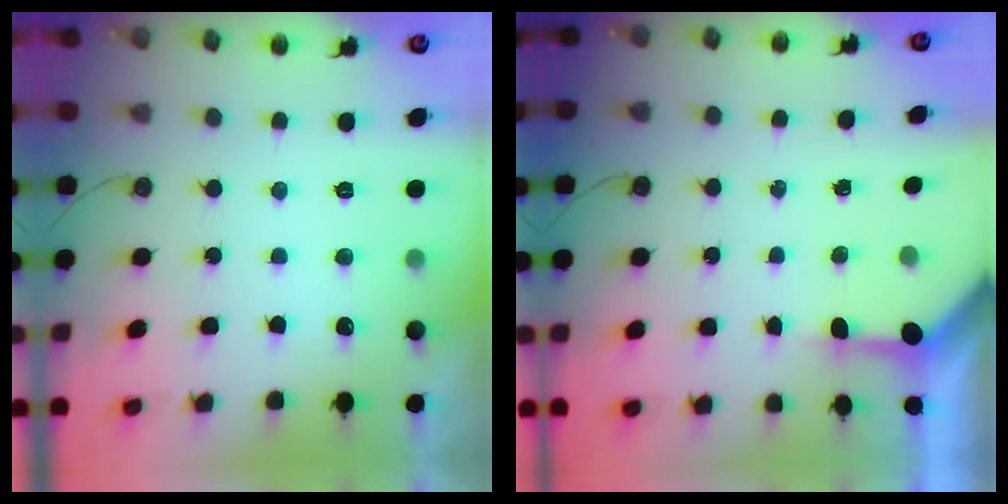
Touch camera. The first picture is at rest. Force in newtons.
{"total": 3.4, "press": 3.3, "slide": 0.4}